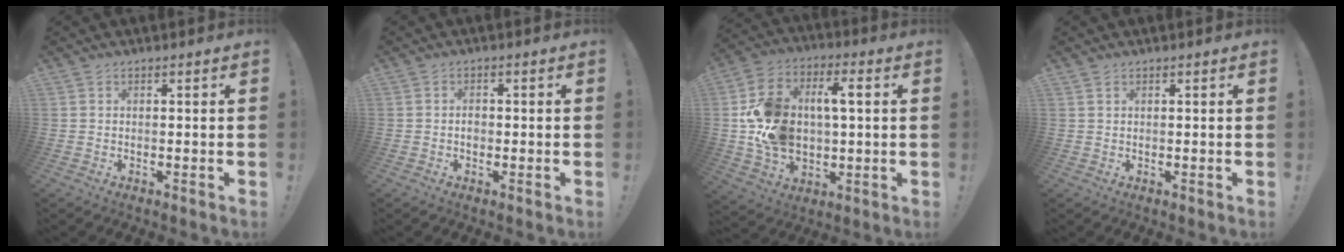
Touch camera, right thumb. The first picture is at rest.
{"total": 1.7, "force": [-0.8, 1.3, 0.8], "torque": [-0.005, 0.002, -0.017]}
{"total": 17.1, "force": [1.9, 11.9, 12.1], "torque": [-0.213, 0.002, 0.037]}
{"total": 0.7, "force": [0.6, 0.3, 0.3], "torque": [-0.005, -0.001, 0.012]}